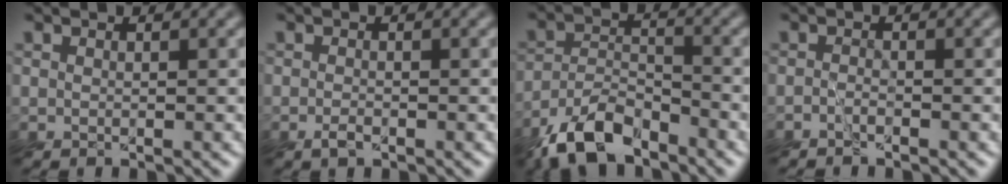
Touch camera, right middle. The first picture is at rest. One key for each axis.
{"total": 0.9, "fx": -0.7, "fy": 0.4, "fz": 0.4, "tx": -0.002, "ty": 0.000, "tz": -0.016}
{"total": 7.1, "fx": -5.9, "fy": 2.4, "fz": 3.1, "tx": -0.053, "ty": -0.006, "tz": -0.124}
{"total": 1.2, "fx": -1.1, "fy": 0.5, "fz": 0.4, "tx": -0.002, "ty": -0.002, "tz": -0.024}